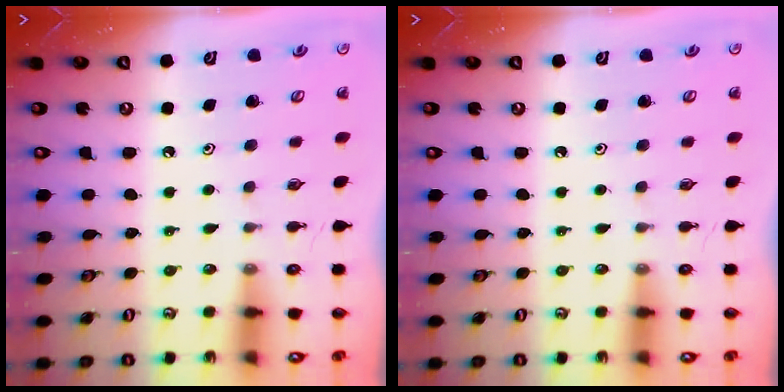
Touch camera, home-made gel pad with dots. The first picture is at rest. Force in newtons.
{"total": 0.0}